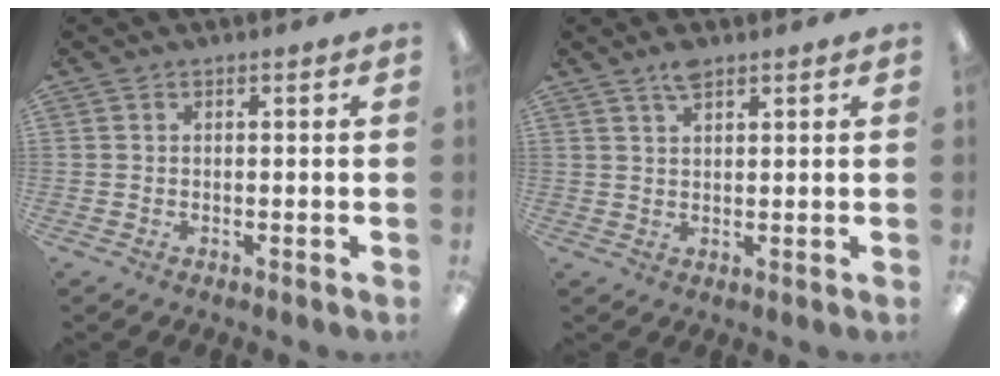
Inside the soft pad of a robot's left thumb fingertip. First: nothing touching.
{"total": 3.5, "force": [2.7, 1.0, 2.0], "torque": [-0.045, 0.001, 0.048]}